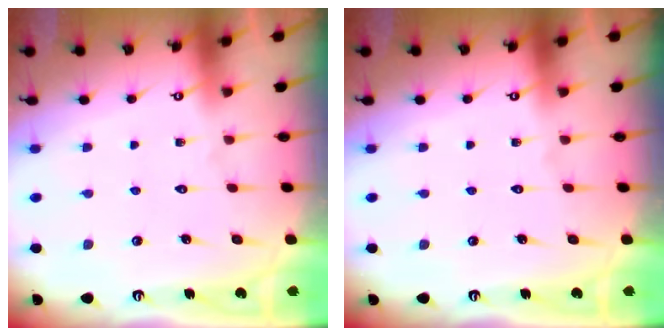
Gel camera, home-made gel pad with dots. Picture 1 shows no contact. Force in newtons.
{"total": 0.0}